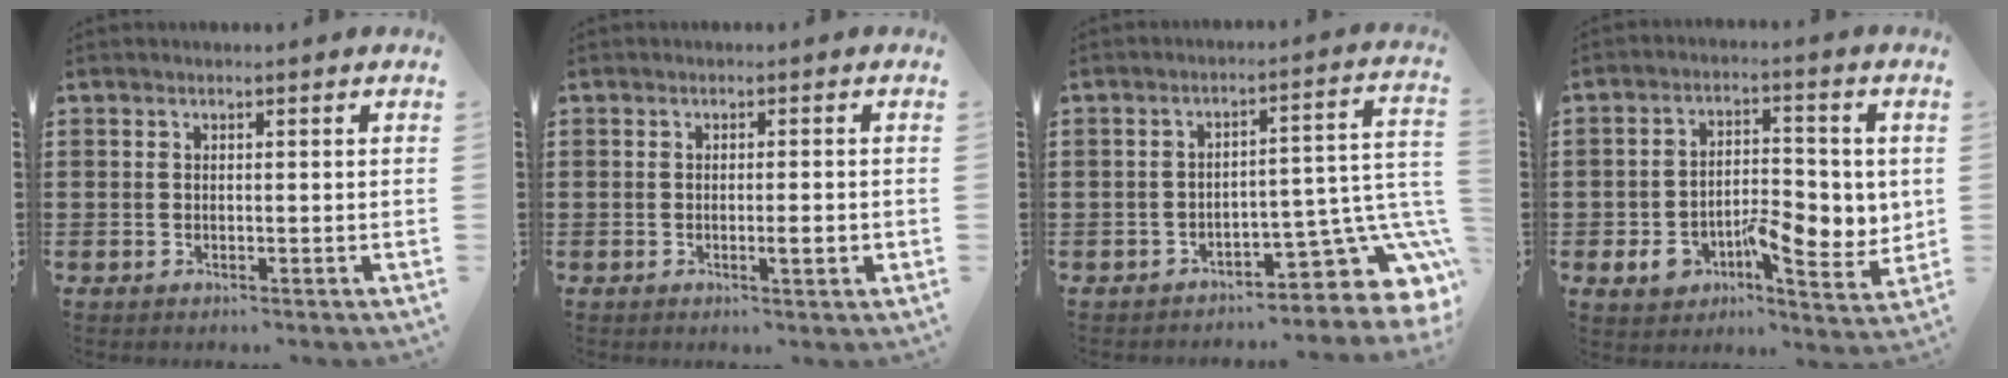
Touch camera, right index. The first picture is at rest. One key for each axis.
{"total": 2.4, "fx": -0.5, "fy": 0.4, "fz": 2.3, "tx": -0.038, "ty": -0.002, "tz": -0.009}
{"total": 7.4, "fx": -3.6, "fy": 3.6, "fz": 5.4, "tx": -0.074, "ty": -0.013, "tz": -0.061}
{"total": 9.3, "fx": -2.1, "fy": 5.3, "fz": 7.4, "tx": -0.116, "ty": 0.012, "tz": -0.034}